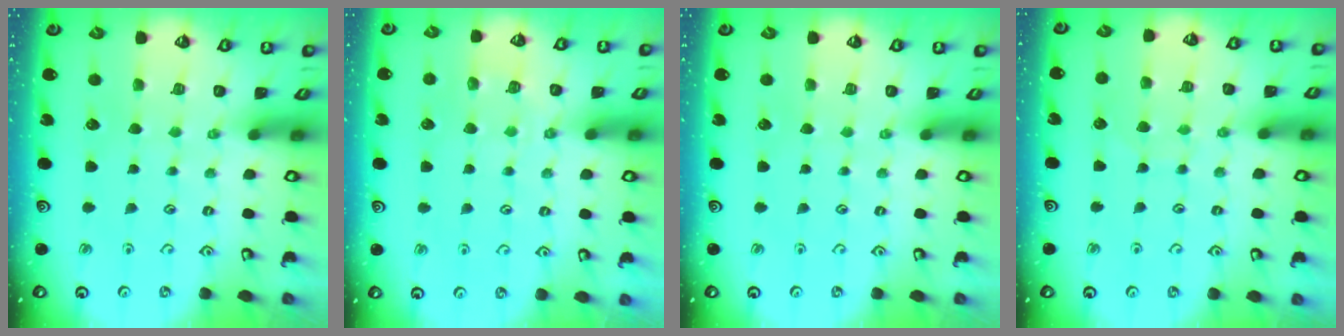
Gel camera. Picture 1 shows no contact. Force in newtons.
{"total": 4.0, "press": 3.9, "slide": 0.6}
{"total": 0.0}
{"total": 5.2, "press": 5.2, "slide": 0.5}